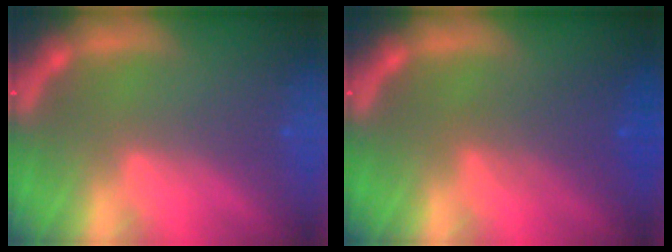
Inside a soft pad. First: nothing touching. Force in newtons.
{"total": 3.6}